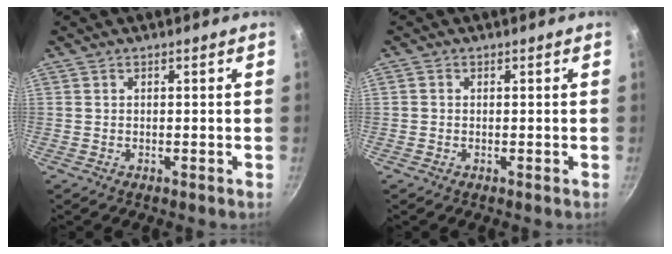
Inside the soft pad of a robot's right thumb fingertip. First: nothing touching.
{"total": 0.6, "force": [-0.1, 0.6, 0.2], "torque": [-0.003, 0.002, -0.003]}